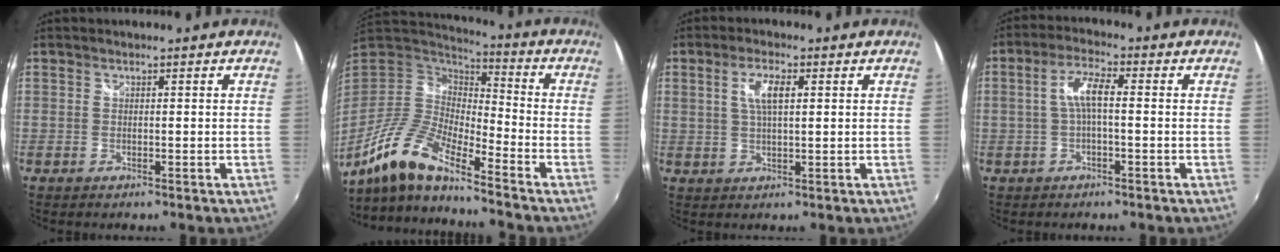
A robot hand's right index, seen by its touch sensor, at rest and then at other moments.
{"total": 14.6, "force": [-10.8, 2.9, 9.4], "torque": [-0.182, -0.016, -0.218]}
{"total": 5.0, "force": [1.5, 1.6, 4.5], "torque": [-0.085, 0.005, 0.028]}
{"total": 5.3, "force": [-0.2, 1.4, 5.1], "torque": [-0.102, 0.013, -0.001]}